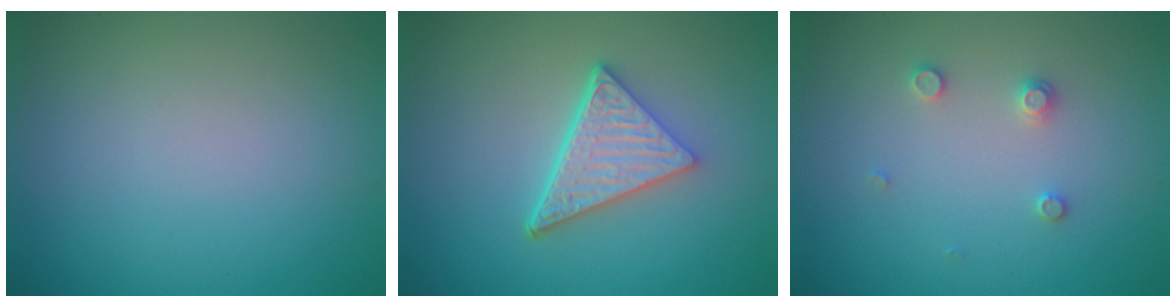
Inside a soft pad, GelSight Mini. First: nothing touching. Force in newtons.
{"total": 5.1, "press": 3.8, "slide": 3.5}
{"total": 1.3, "press": 1.3, "slide": 0.2}